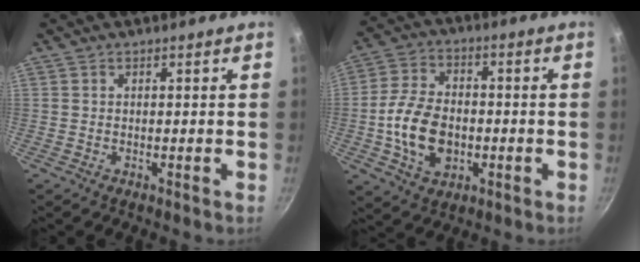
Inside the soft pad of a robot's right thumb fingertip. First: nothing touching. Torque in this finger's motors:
{"motor_torque": [-0.31, 0.72, -0.22, 0.22, 0.12]}